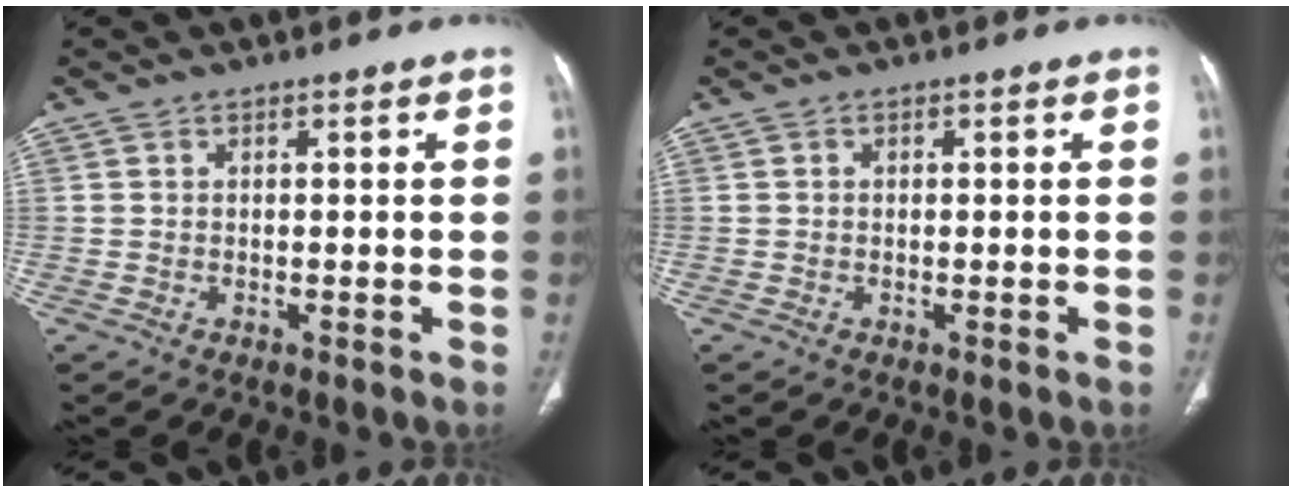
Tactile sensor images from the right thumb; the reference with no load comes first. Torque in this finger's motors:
{"motor_torque": [-0.23, -0.13, 0.18, -0.39, 0.04]}